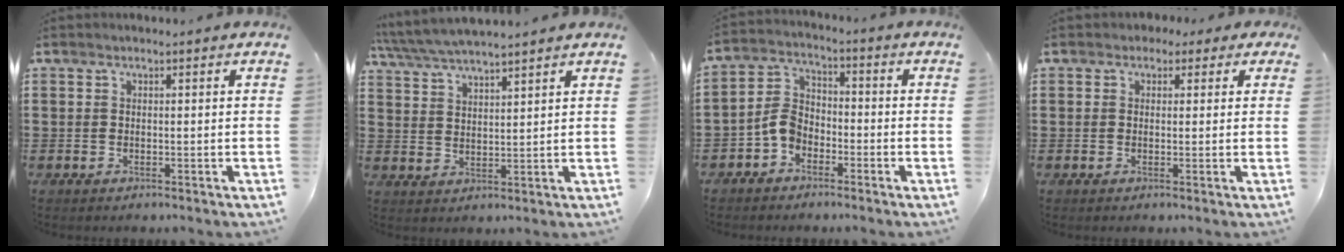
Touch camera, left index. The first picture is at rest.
{"total": 4.3, "force": [4.1, 0.2, 1.3], "torque": [-0.041, -0.017, 0.072]}
{"total": 5.3, "force": [-3.2, 3.5, 2.6], "torque": [-0.070, 0.011, -0.068]}
{"total": 1.6, "force": [0.5, 1.4, 0.5], "torque": [-0.008, 0.006, 0.005]}